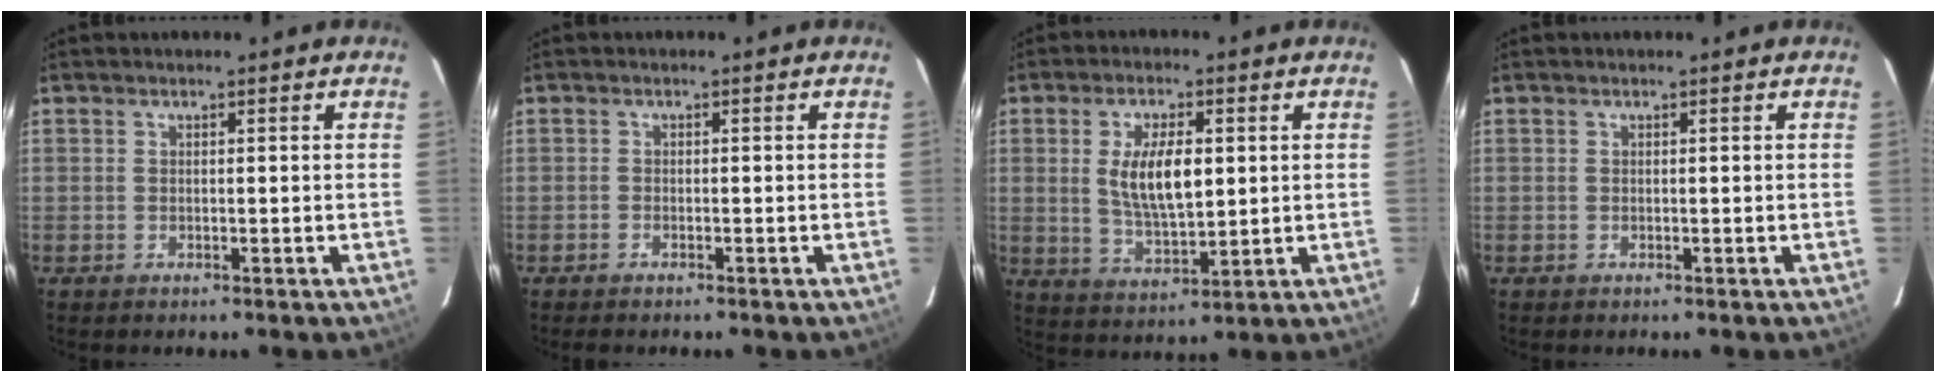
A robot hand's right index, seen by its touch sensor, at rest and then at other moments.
{"total": 0.9, "force": [-0.9, 0.2, 0.3], "torque": [-0.010, 0.001, -0.018]}
{"total": 9.8, "force": [1.5, 4.1, 8.8], "torque": [-0.165, -0.003, 0.034]}
{"total": 0.0}